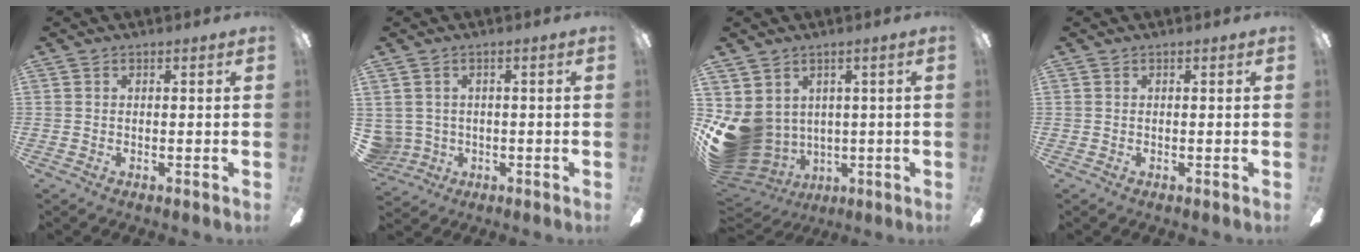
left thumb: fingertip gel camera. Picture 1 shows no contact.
{"total": 3.8, "force": [0.3, 3.7, 0.5], "torque": [-0.035, 0.004, 0.005]}
{"total": 12.2, "force": [-0.3, 10.7, 5.8], "torque": [-0.155, -0.014, 0.004]}
{"total": 0.0}